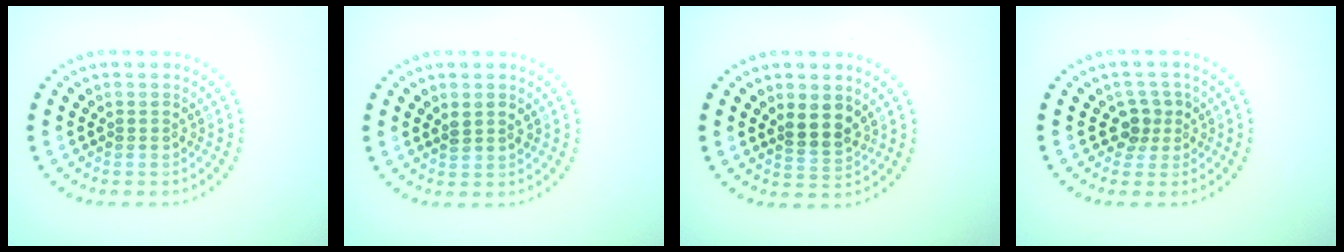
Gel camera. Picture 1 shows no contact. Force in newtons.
{"total": 1.1, "press": 1.0, "slide": 0.4}
{"total": 2.6, "press": 2.3, "slide": 1.3}
{"total": 2.2, "press": 1.8, "slide": 1.4}